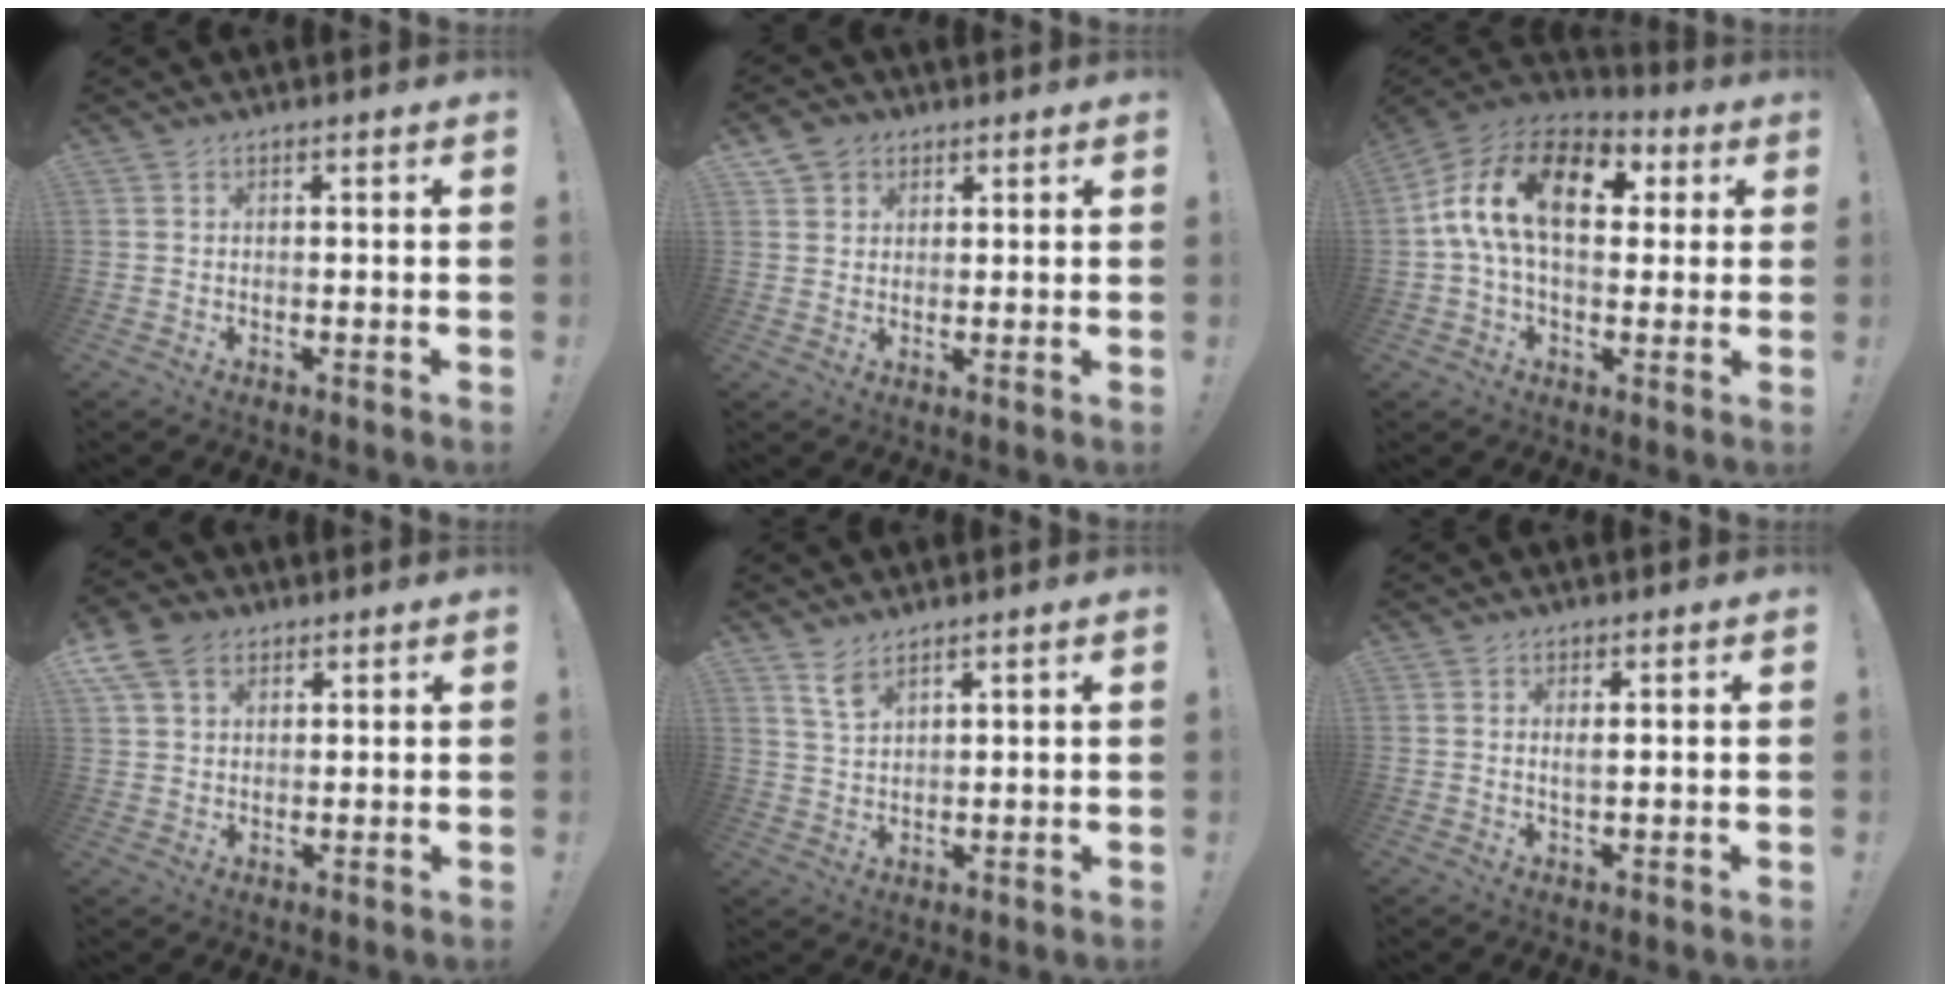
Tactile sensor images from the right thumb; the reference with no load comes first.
{"total": 4.4, "force": [2.4, 3.6, 0.8], "torque": [-0.012, -0.008, 0.046]}
{"total": 18.6, "force": [4.2, 10.6, 14.7], "torque": [-0.266, 0.005, 0.068]}
{"total": 9.4, "force": [4.6, 6.4, 5.0], "torque": [-0.088, -0.006, 0.093]}
{"total": 5.3, "force": [4.0, 2.4, 2.5], "torque": [-0.036, -0.028, 0.074]}
{"total": 1.5, "force": [0.7, 0.1, 1.4], "torque": [-0.012, -0.008, 0.008]}